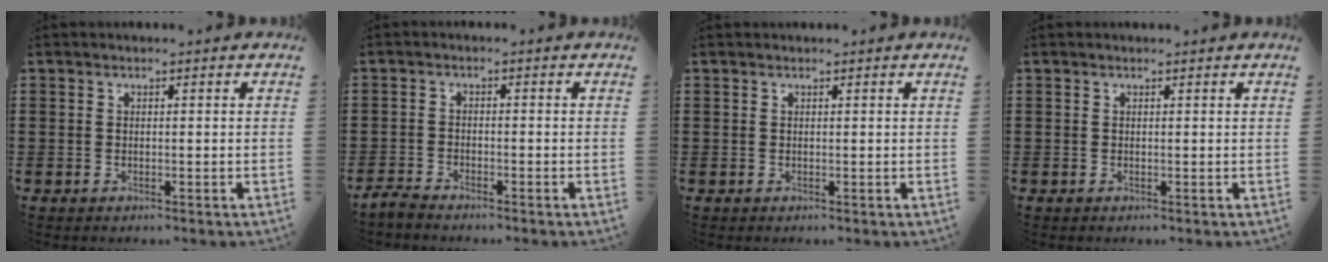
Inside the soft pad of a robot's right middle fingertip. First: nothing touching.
{"total": 1.9, "force": [-1.9, 0.1, 0.4], "torque": [-0.018, -0.001, -0.040]}
{"total": 0.0}
{"total": 0.0}